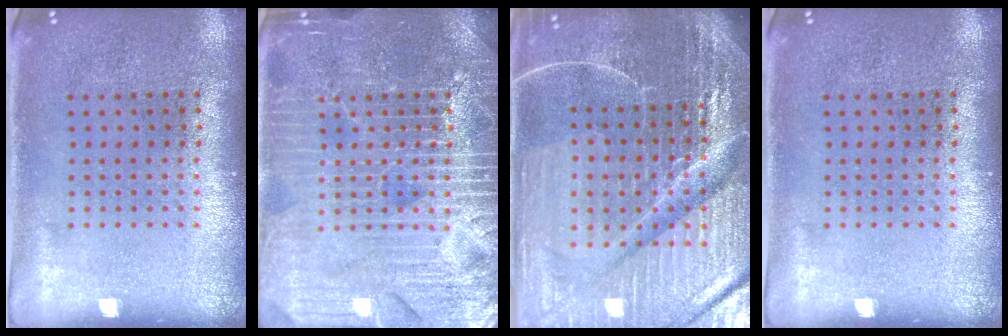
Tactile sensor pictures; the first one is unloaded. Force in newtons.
{"total": 7.2, "press": 7.1, "slide": 0.9}
{"total": 7.1, "press": 6.1, "slide": 3.5}
{"total": 0.0}